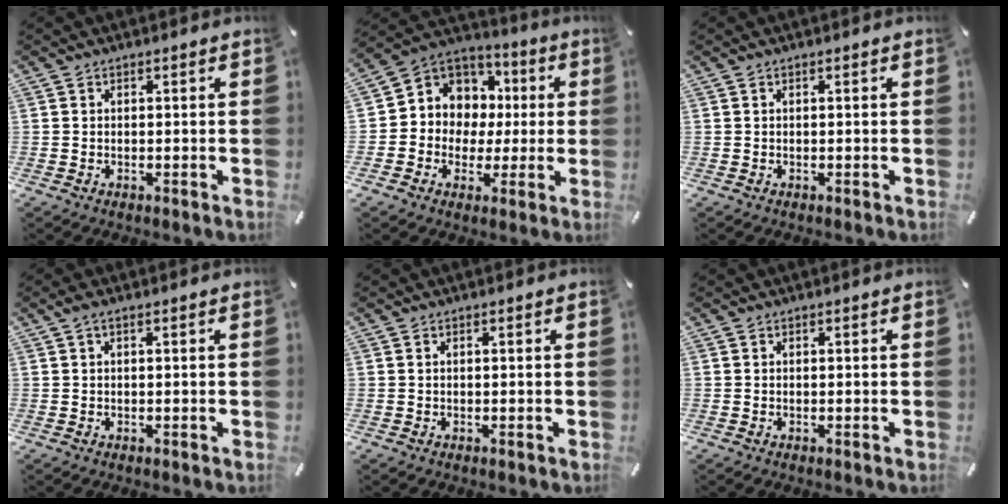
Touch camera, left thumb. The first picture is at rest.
{"total": 9.3, "force": [0.9, 9.2, 0.6], "torque": [-0.028, -0.017, 0.027]}
{"total": 0.0}
{"total": 1.2, "force": [0.2, 0.3, 1.1], "torque": [-0.021, 0.002, 0.003]}
{"total": 0.0}
{"total": 0.0}